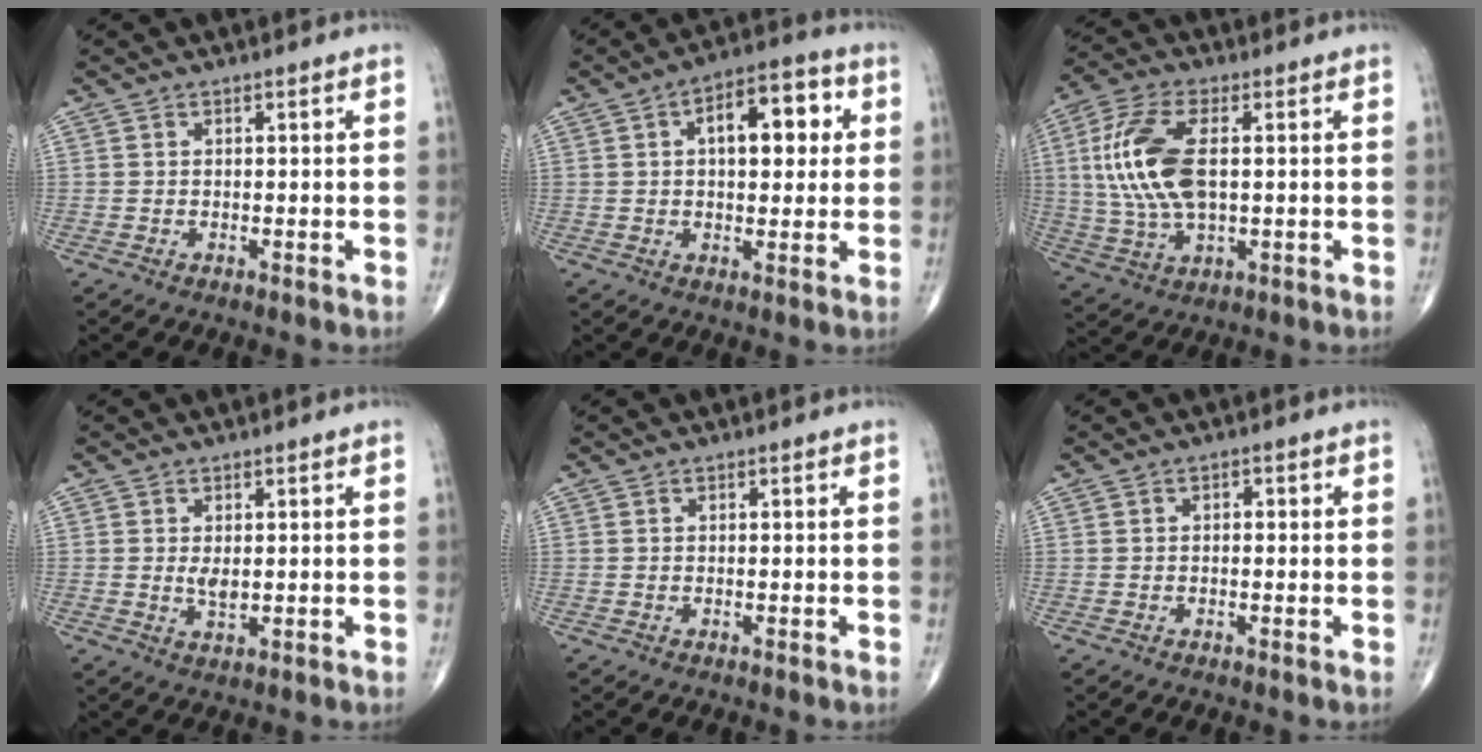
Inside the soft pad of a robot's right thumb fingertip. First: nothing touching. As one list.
[{"total": 12.0, "force": [2.8, 6.1, 9.9], "torque": [-0.113, 0.017, 0.036]}, {"total": 15.0, "force": [1.8, 7.3, 12.9], "torque": [-0.282, 0.003, 0.036]}, {"total": 2.5, "force": [0.3, 1.3, 2.1], "torque": [-0.036, -0.007, 0.009]}, {"total": 0.0}, {"total": 1.1, "force": [0.2, 0.7, 0.8], "torque": [-0.009, 0.004, 0.000]}]